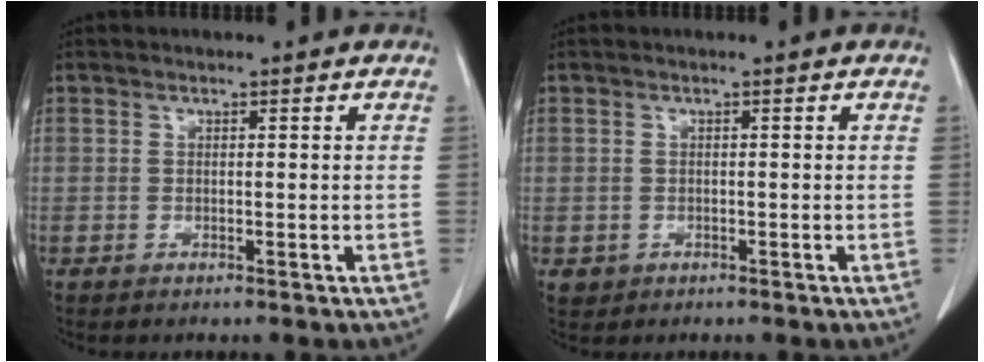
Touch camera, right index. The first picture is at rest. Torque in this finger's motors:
{"motor_torque": [-0.31, 0.06, -0.76, -0.21]}